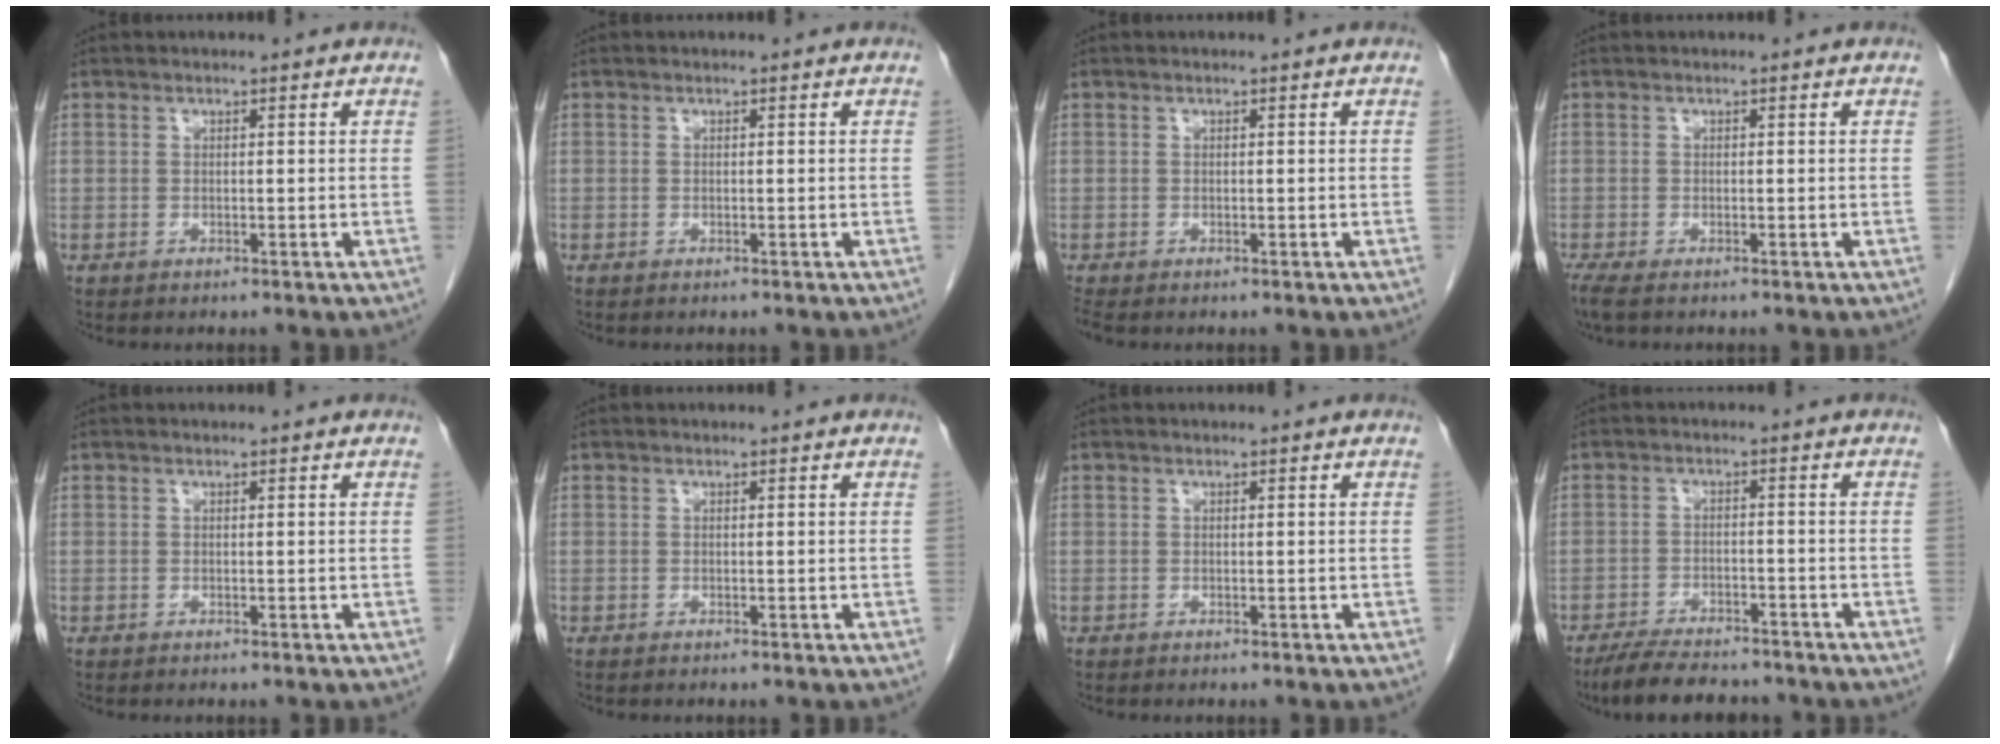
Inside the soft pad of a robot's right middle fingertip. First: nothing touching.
{"total": 0.0}
{"total": 1.3, "force": [-1.1, 0.4, 0.5], "torque": [-0.011, -0.005, -0.018]}
{"total": 2.9, "force": [-2.3, 0.6, 1.7], "torque": [-0.036, -0.012, -0.039]}
{"total": 0.0}
{"total": 0.0}
{"total": 0.0}
{"total": 9.4, "force": [-8.3, 2.4, 3.8], "torque": [-0.062, -0.011, -0.129]}